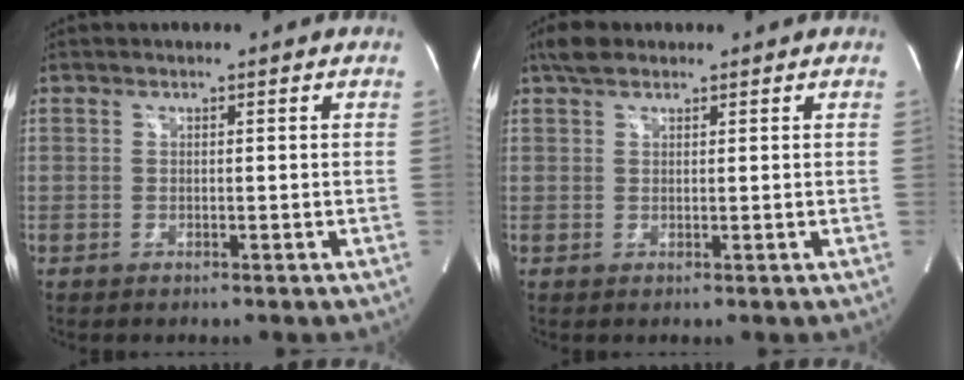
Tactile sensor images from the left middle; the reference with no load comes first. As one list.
[{"total": 2.9, "force": [2.2, 1.3, 1.4], "torque": [-0.033, 0.018, 0.040]}]